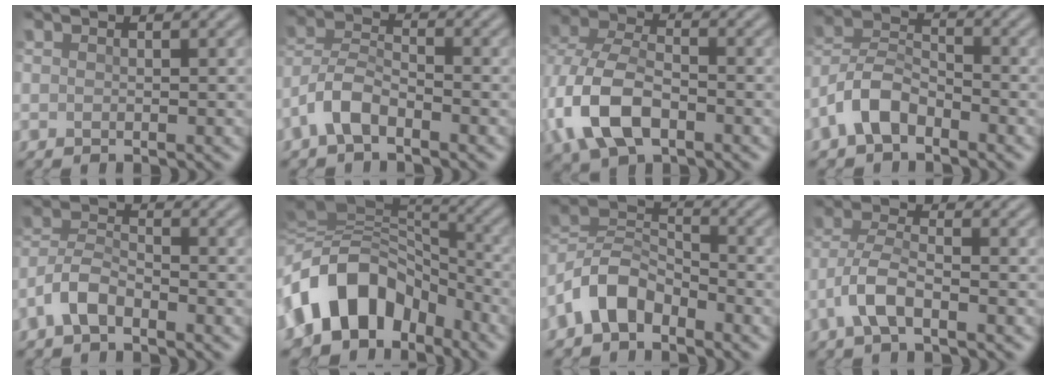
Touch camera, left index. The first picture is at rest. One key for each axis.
{"total": 4.1, "fx": -2.5, "fy": 1.9, "fz": 2.6, "tx": -0.050, "ty": 0.009, "tz": -0.061}
{"total": 8.4, "fx": -2.8, "fy": 5.2, "fz": 6.0, "tx": -0.141, "ty": 0.000, "tz": -0.068}
{"total": 4.7, "fx": -2.9, "fy": 2.5, "fz": 2.7, "tx": -0.054, "ty": 0.010, "tz": -0.067}
{"total": 3.7, "fx": -2.3, "fy": 1.7, "fz": 2.3, "tx": -0.046, "ty": 0.009, "tz": -0.056}
{"total": 11.2, "fx": -4.6, "fy": 7.8, "fz": 6.6, "tx": -0.107, "ty": 0.026, "tz": -0.101}
{"total": 5.8, "fx": -3.6, "fy": 3.3, "fz": 3.1, "tx": -0.062, "ty": 0.008, "tz": -0.084}
{"total": 4.0, "fx": -2.0, "fy": 1.5, "fz": 3.2, "tx": -0.069, "ty": 0.005, "tz": -0.049}